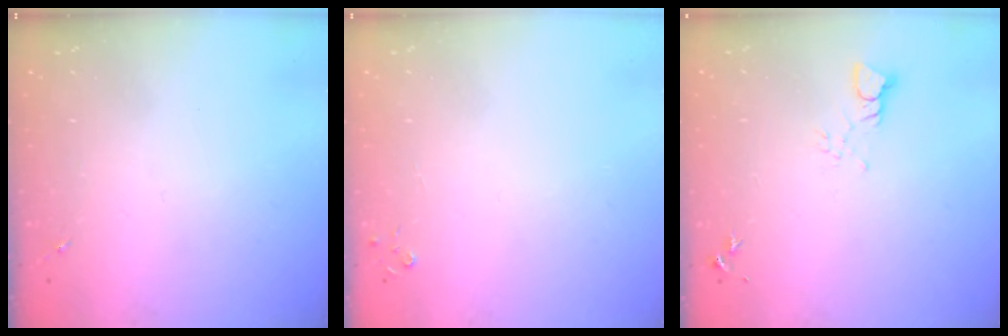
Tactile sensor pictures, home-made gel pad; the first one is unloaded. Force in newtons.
{"total": 2.7, "press": 2.7, "slide": 0.3}
{"total": 3.2, "press": 3.1, "slide": 0.4}